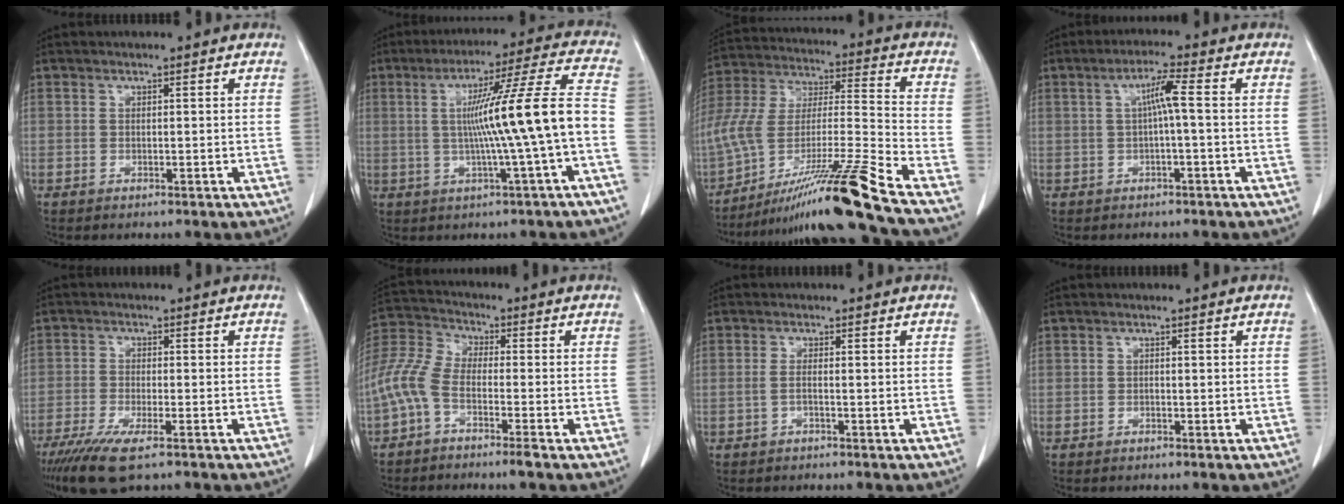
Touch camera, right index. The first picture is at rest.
{"total": 13.7, "force": [-1.5, -1.8, 13.5], "torque": [-0.211, 0.013, -0.021]}
{"total": 21.1, "force": [-15.4, -1.8, 14.2], "torque": [-0.276, -0.017, -0.278]}
{"total": 3.9, "force": [0.3, -0.1, 3.8], "torque": [-0.070, 0.013, 0.006]}
{"total": 8.1, "force": [-5.4, 1.2, 5.8], "torque": [-0.105, -0.020, -0.089]}
{"total": 8.1, "force": [-3.7, 2.5, 6.8], "torque": [-0.167, 0.015, -0.085]}
{"total": 1.0, "force": [-0.4, 0.0, 0.9], "torque": [-0.018, 0.001, -0.010]}
{"total": 0.0}